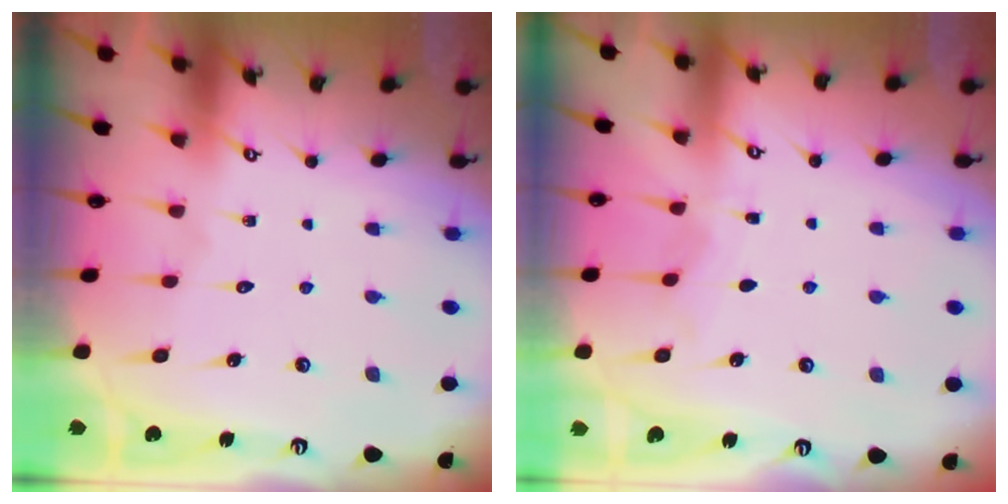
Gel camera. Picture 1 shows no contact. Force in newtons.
{"total": 4.0, "press": 3.9, "slide": 0.5}